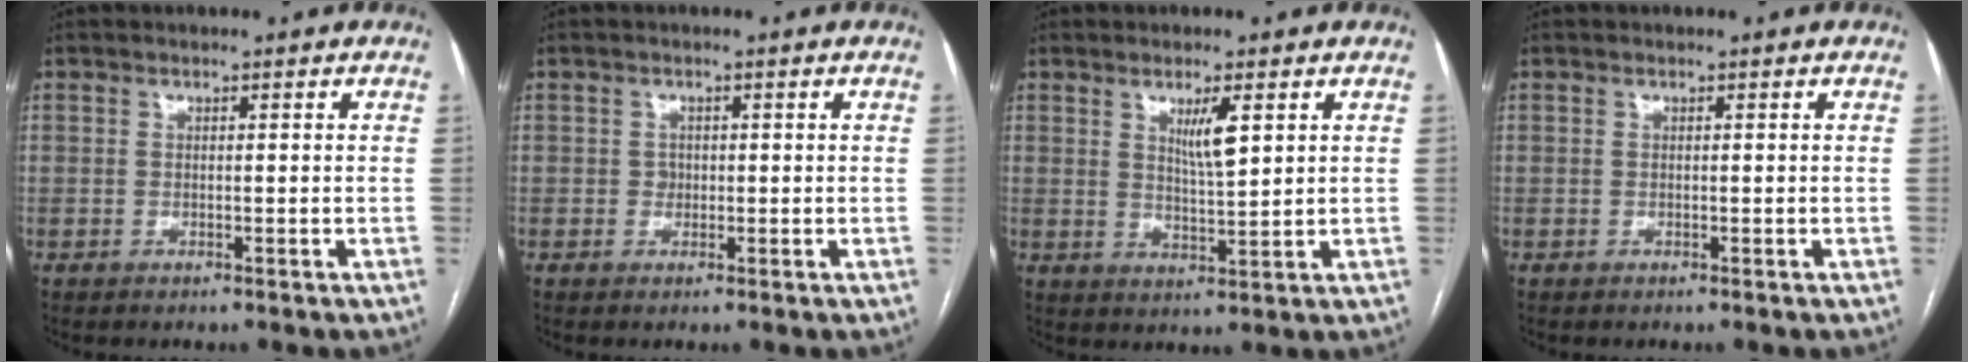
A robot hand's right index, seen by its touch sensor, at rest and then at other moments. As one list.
[{"total": 1.1, "force": [0.0, 1.0, 0.4], "torque": [-0.005, 0.003, 0.001]}, {"total": 4.7, "force": [2.0, 0.5, 4.3], "torque": [-0.076, -0.008, 0.038]}, {"total": 0.0}]